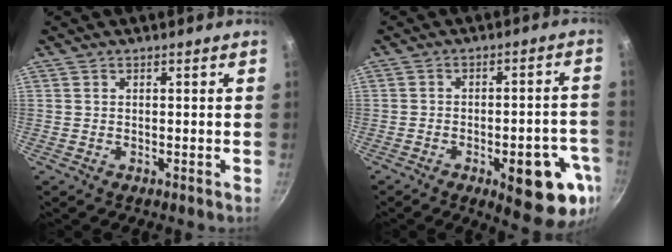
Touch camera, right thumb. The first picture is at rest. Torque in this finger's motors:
{"motor_torque": [1.53, 1.24, 1.32, -0.33, 0.22]}